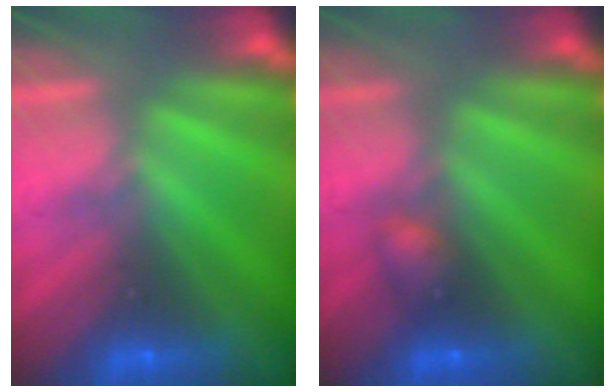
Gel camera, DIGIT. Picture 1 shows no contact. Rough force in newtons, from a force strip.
{"total": 2.2}